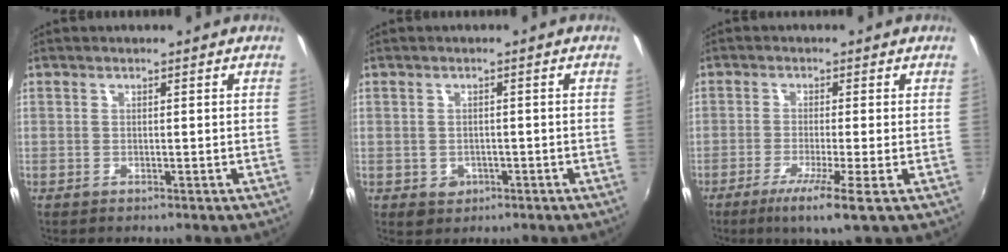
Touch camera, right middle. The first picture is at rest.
{"total": 3.0, "force": [-1.0, 2.7, 1.0], "torque": [-0.025, -0.003, -0.008]}
{"total": 6.5, "force": [-3.1, -0.6, 5.6], "torque": [-0.120, -0.020, -0.057]}